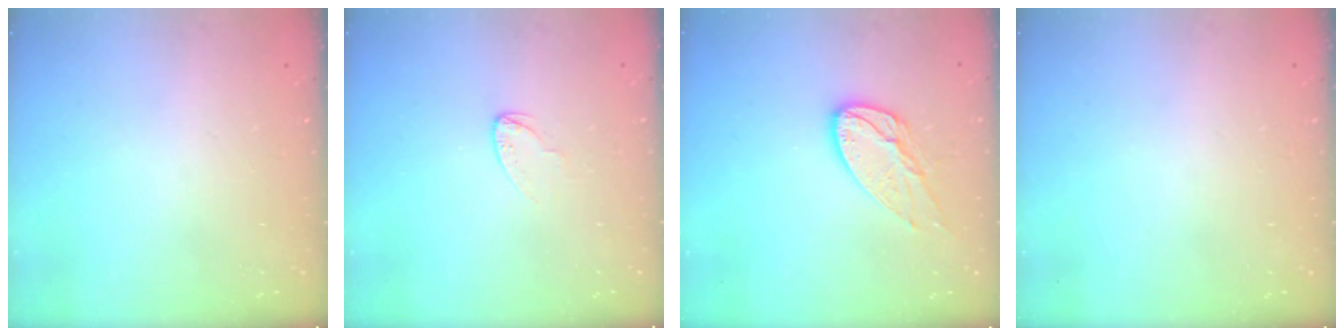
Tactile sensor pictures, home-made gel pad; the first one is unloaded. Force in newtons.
{"total": 3.4, "press": 3.4, "slide": 0.3}
{"total": 11.3, "press": 11.3, "slide": 0.8}
{"total": 0.0}